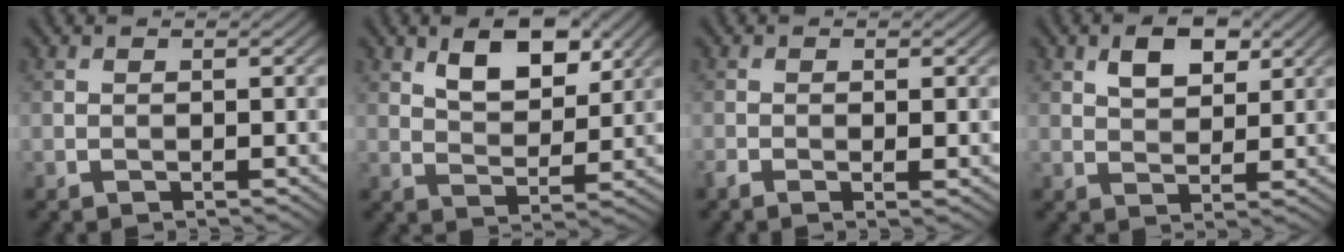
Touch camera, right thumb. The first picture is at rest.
{"total": 7.2, "force": [3.9, 3.5, 4.9], "torque": [-0.086, -0.002, 0.069]}
{"total": 1.8, "force": [-0.7, 0.4, 1.7], "torque": [-0.033, -0.002, -0.014]}
{"total": 4.7, "force": [2.3, 2.6, 3.2], "torque": [-0.057, 0.000, 0.040]}